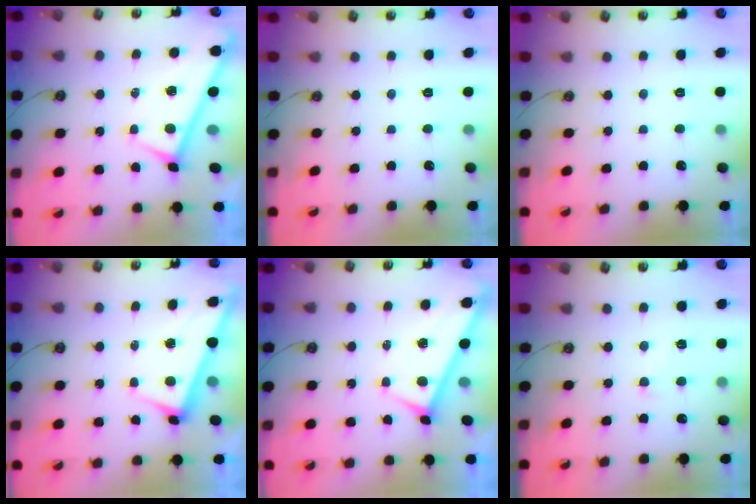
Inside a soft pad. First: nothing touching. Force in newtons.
{"total": 0.0}
{"total": 0.0}
{"total": 2.7, "press": 2.7, "slide": 0.4}
{"total": 2.5, "press": 2.5, "slide": 0.6}
{"total": 3.4, "press": 3.4, "slide": 0.4}